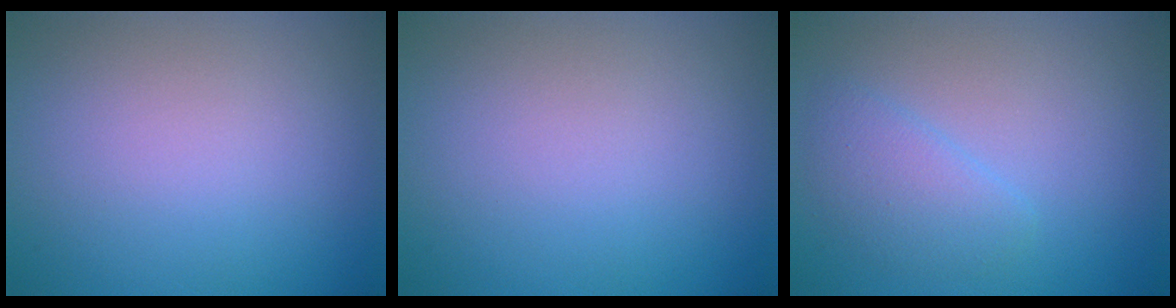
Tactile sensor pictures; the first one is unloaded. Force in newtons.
{"total": 0.0}
{"total": 2.4, "press": 2.4, "slide": 0.1}